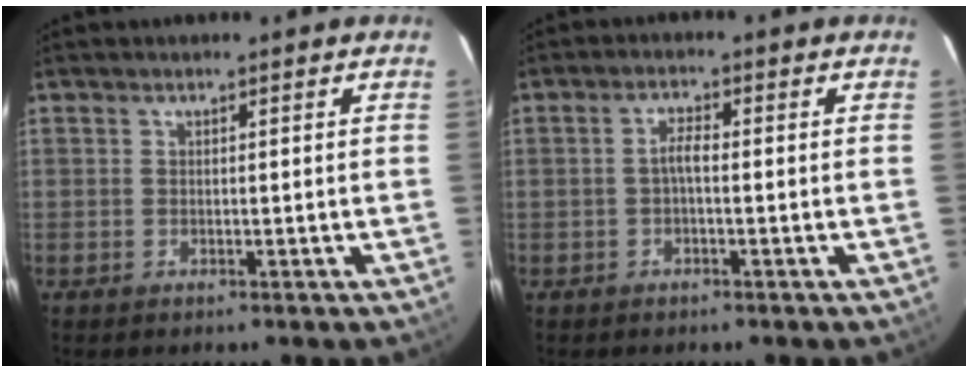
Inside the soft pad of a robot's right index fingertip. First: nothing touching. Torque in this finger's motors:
{"motor_torque": [0.33, -0.03, 0.26, 0.05]}